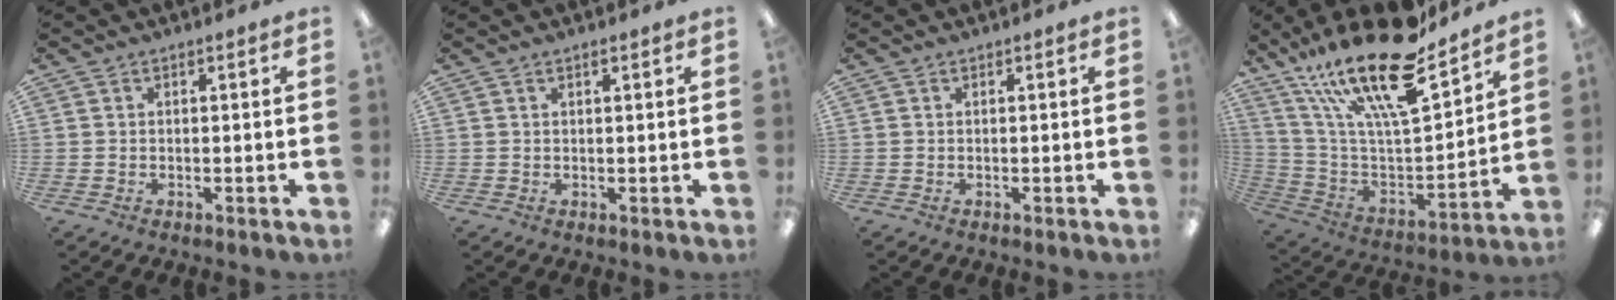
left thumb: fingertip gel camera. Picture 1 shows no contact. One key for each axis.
{"total": 0.7, "fx": 0.6, "fy": 0.1, "fz": 0.4, "tx": -0.010, "ty": 0.001, "tz": 0.010}
{"total": 0.0}
{"total": 25.1, "fx": 18.3, "fy": 7.2, "fz": 15.6, "tx": -0.285, "ty": -0.118, "tz": 0.312}